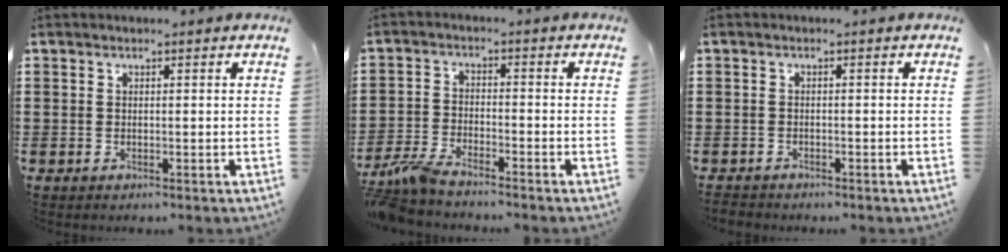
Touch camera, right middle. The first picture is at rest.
{"total": 4.8, "force": [-4.4, 0.6, 1.9], "torque": [-0.061, -0.008, -0.093]}
{"total": 1.2, "force": [-1.1, 0.5, -0.2], "torque": [0.000, 0.004, -0.026]}